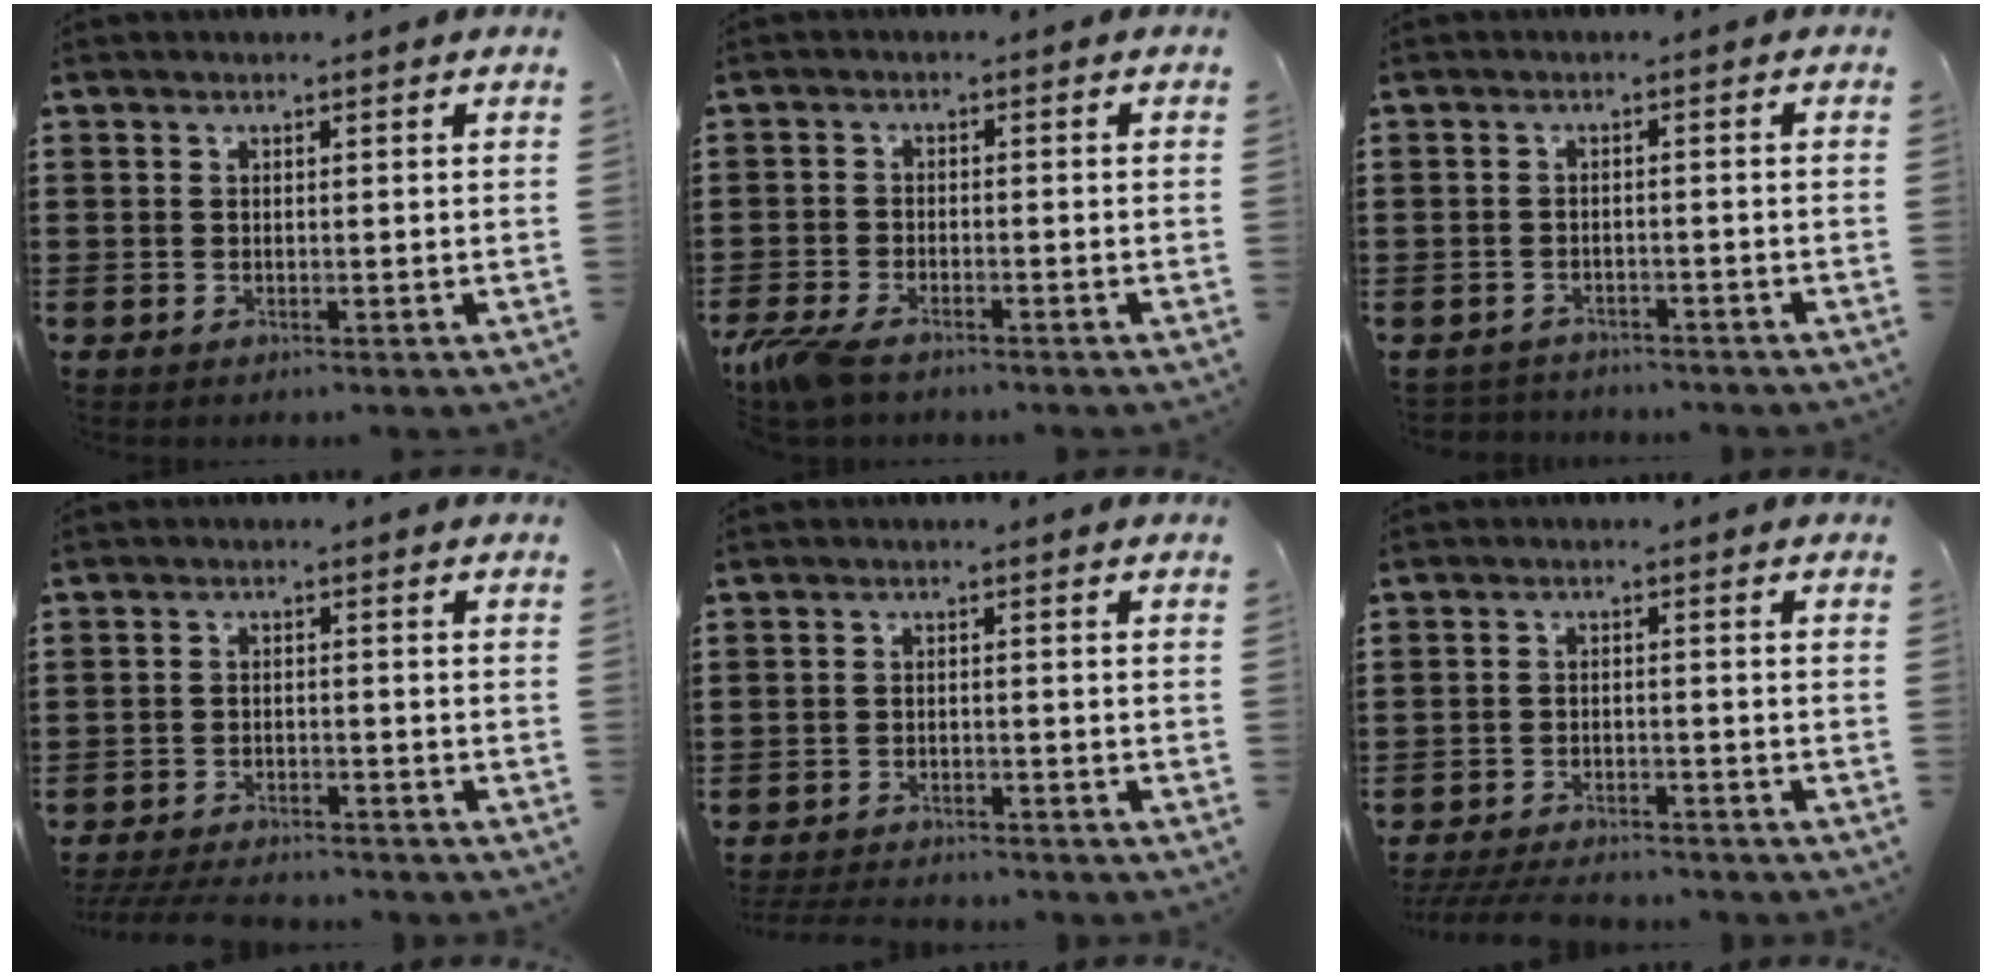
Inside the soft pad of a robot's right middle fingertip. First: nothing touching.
{"total": 4.1, "force": [-3.1, 1.0, 2.6], "torque": [-0.077, -0.011, -0.067]}
{"total": 2.1, "force": [-2.1, 0.3, -0.3], "torque": [-0.004, -0.003, -0.046]}
{"total": 3.8, "force": [-3.7, 0.4, 0.8], "torque": [-0.021, -0.003, -0.077]}
{"total": 2.5, "force": [-2.5, 0.2, 0.0], "torque": [-0.008, -0.005, -0.053]}
{"total": 4.1, "force": [-4.0, 0.5, 0.9], "torque": [-0.023, -0.003, -0.082]}